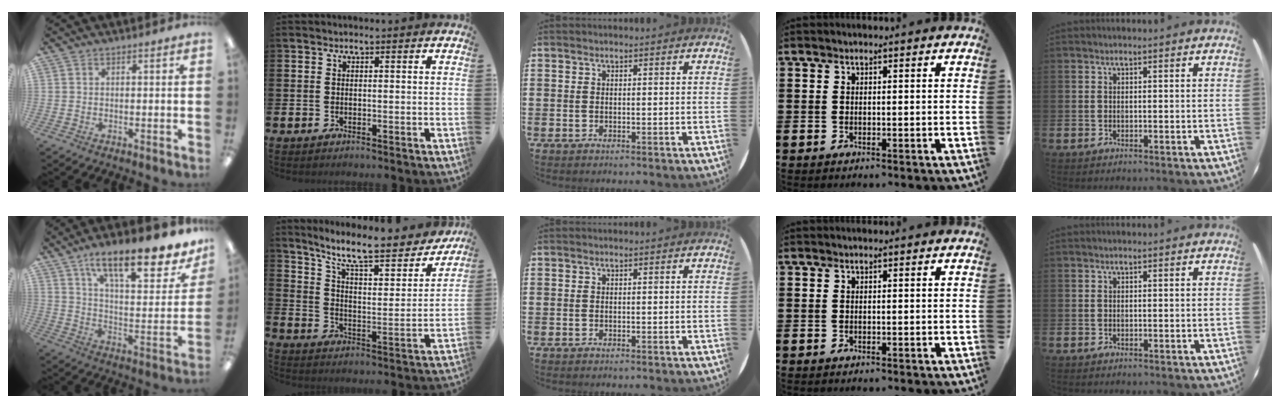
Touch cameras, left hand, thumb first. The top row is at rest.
{"thumb": {"total": 18.7, "force": [13.3, 5.8, 11.8], "torque": [-0.177, -0.088, 0.218]}, "index": {"total": 10.2, "force": [8.9, 2.0, 4.5], "torque": [-0.109, -0.065, 0.145]}}